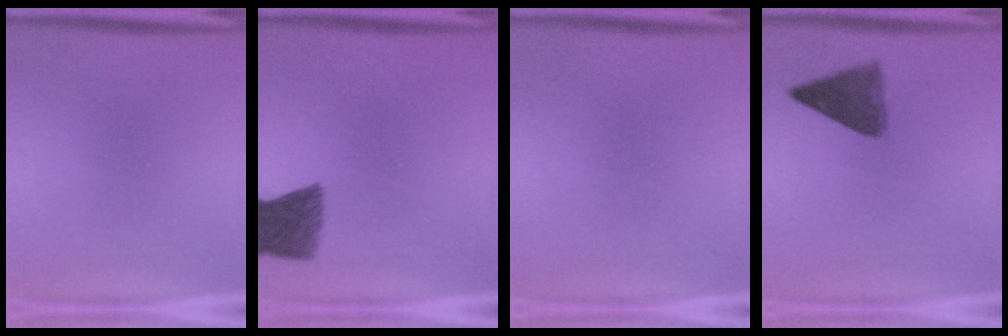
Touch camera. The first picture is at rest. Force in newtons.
{"total": 7.4}
{"total": 1.6}
{"total": 6.4}